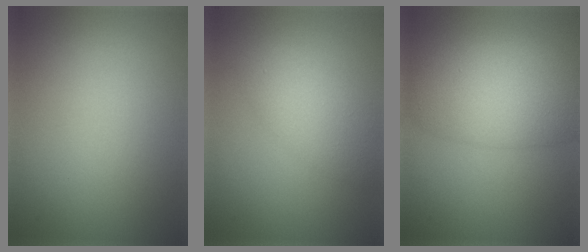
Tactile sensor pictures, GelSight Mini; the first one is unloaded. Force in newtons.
{"total": 4.0, "press": 4.0, "slide": 0.1}
{"total": 7.8, "press": 7.8, "slide": 0.2}